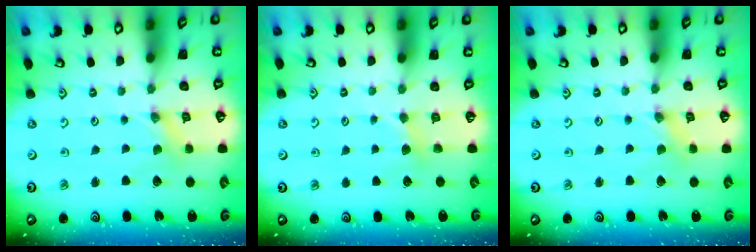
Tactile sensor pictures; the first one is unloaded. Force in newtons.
{"total": 2.5, "press": 2.4, "slide": 0.2}
{"total": 0.0}